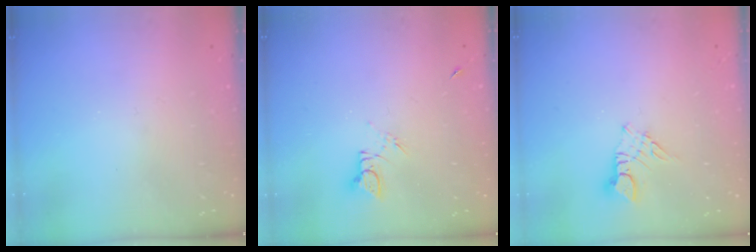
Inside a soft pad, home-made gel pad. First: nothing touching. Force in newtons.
{"total": 3.4, "press": 3.4, "slide": 0.1}
{"total": 3.3, "press": 3.2, "slide": 0.3}